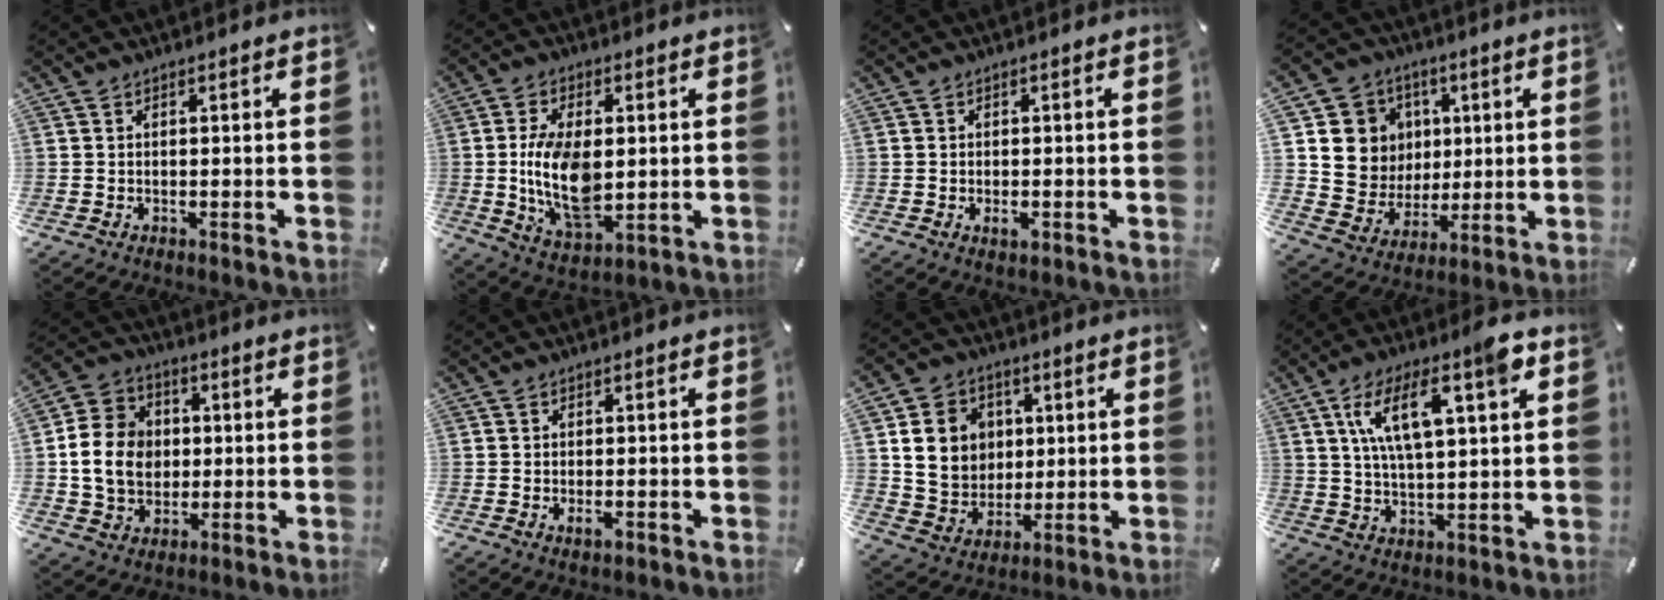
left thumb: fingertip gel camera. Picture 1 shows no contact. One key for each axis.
{"total": 14.0, "fx": 0.1, "fy": 8.1, "fz": 11.4, "tx": -0.235, "ty": -0.010, "tz": 0.003}
{"total": 1.9, "fx": -0.6, "fy": 1.2, "fz": 1.4, "tx": -0.025, "ty": 0.001, "tz": -0.009}
{"total": 12.1, "fx": 2.5, "fy": 11.7, "fz": 1.8, "tx": -0.027, "ty": -0.013, "tz": 0.059}
{"total": 11.7, "fx": 0.0, "fy": 10.2, "fz": 5.6, "tx": -0.113, "ty": 0.013, "tz": 0.001}
{"total": 2.0, "fx": -0.7, "fy": 1.1, "fz": 1.5, "tx": -0.026, "ty": 0.002, "tz": -0.012}
{"total": 12.1, "fx": 2.5, "fy": 10.8, "fz": 4.8, "tx": -0.094, "ty": 0.005, "tz": 0.053}
{"total": 13.6, "fx": 6.5, "fy": 4.7, "fz": 11.0, "tx": -0.192, "ty": -0.002, "tz": 0.109}